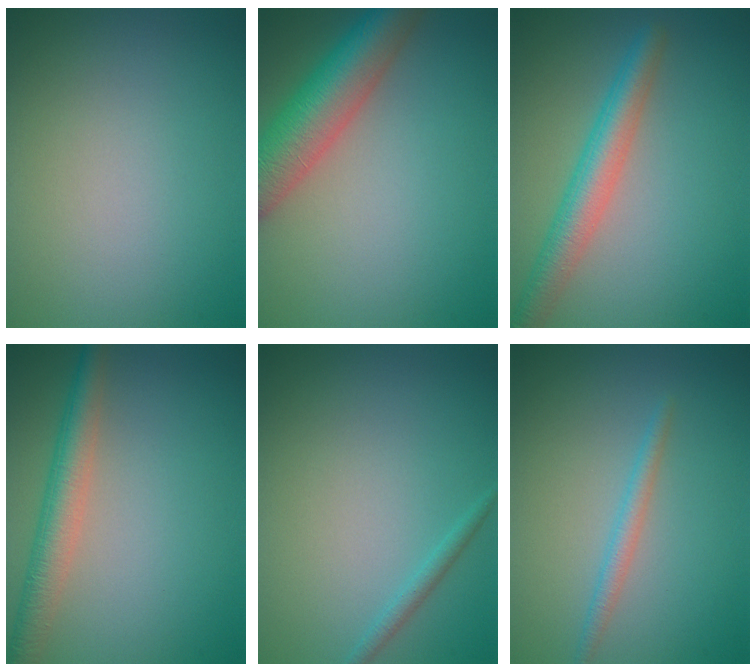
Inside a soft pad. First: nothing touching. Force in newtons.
{"total": 7.3, "press": 7.3, "slide": 0.5}
{"total": 4.5, "press": 4.5, "slide": 0.2}
{"total": 4.1, "press": 4.1, "slide": 0.1}
{"total": 1.1, "press": 1.1, "slide": 0.1}
{"total": 1.6, "press": 1.6, "slide": 0.0}